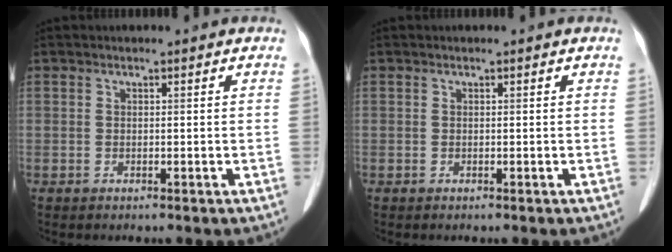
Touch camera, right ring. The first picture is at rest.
{"total": 0.0}